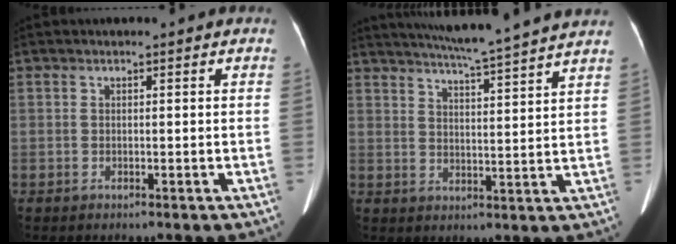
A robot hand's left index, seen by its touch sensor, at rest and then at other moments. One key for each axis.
{"total": 14.8, "fx": 13.2, "fy": -1.4, "fz": 6.5, "tx": -0.113, "ty": -0.010, "tz": 0.175}